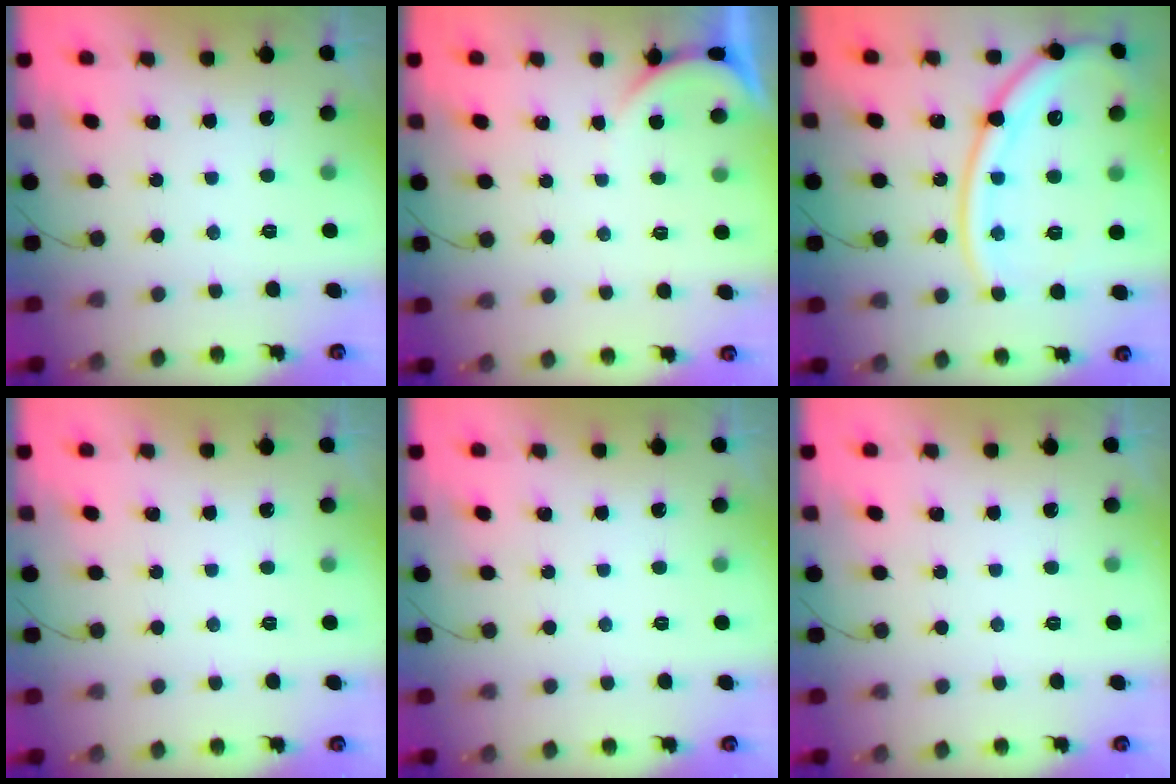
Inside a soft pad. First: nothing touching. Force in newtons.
{"total": 2.0, "press": 2.0, "slide": 0.2}
{"total": 17.8, "press": 17.7, "slide": 2.0}
{"total": 0.0}
{"total": 0.0}
{"total": 0.0}